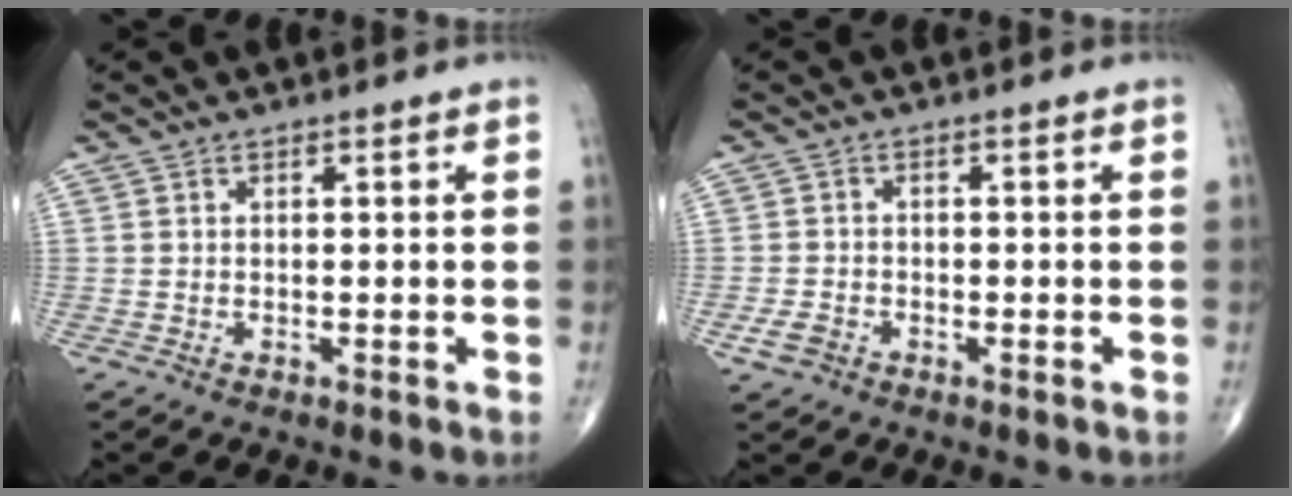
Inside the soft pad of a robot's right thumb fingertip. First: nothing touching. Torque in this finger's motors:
{"motor_torque": [-0.25, 0.75, 0.09, -0.18, 0.00]}